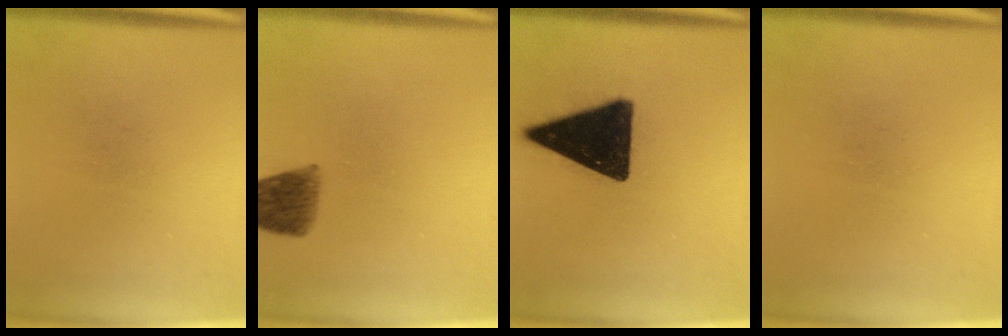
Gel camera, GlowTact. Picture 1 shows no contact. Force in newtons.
{"total": 6.6}
{"total": 17.2}
{"total": 0.0}